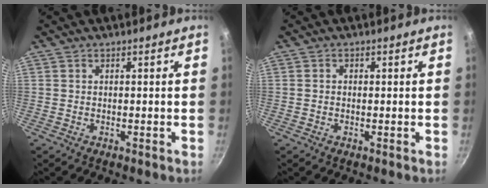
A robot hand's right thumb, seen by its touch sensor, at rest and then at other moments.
{"total": 0.6, "force": [-0.2, 0.5, 0.3], "torque": [-0.004, 0.003, -0.003]}